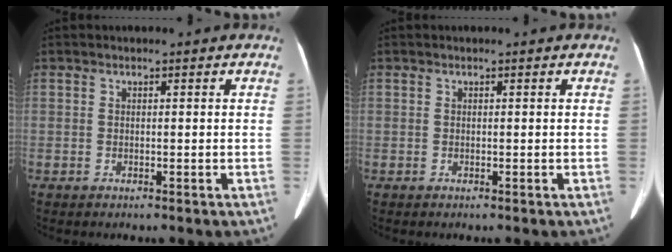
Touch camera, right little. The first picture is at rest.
{"total": 0.0}